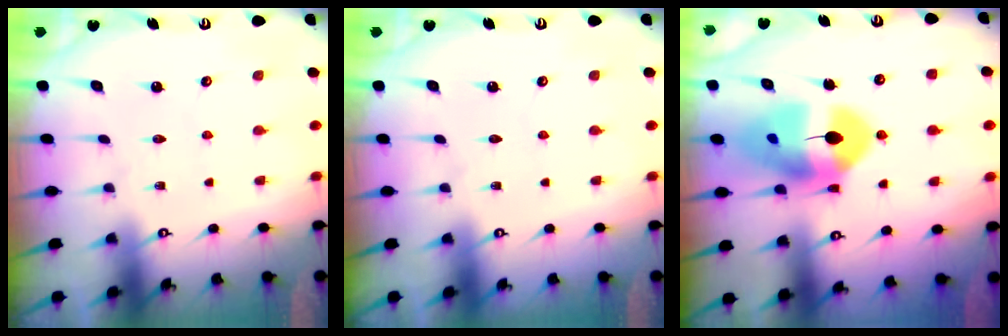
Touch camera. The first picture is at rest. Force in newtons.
{"total": 0.0}
{"total": 14.7, "press": 14.5, "slide": 2.1}